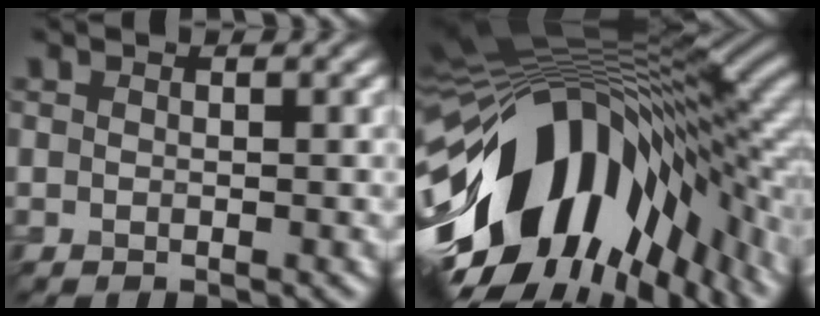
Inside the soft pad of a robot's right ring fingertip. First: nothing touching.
{"total": 15.1, "force": [-5.4, 8.4, 11.4], "torque": [-0.222, 0.004, -0.076]}